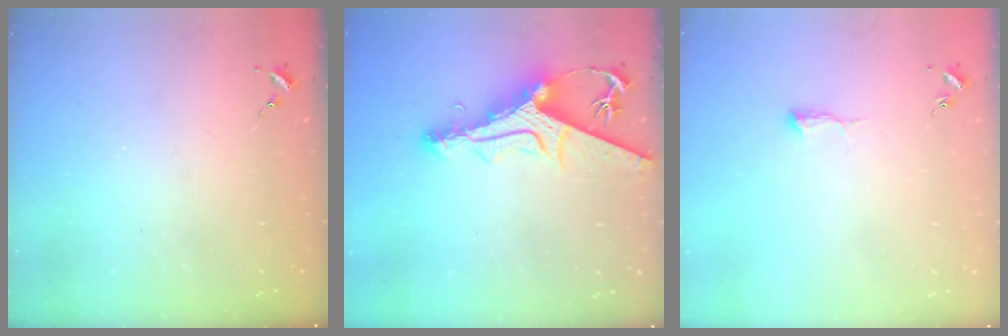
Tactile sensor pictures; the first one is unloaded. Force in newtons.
{"total": 11.8, "press": 11.8, "slide": 1.4}
{"total": 5.5, "press": 5.5, "slide": 0.5}